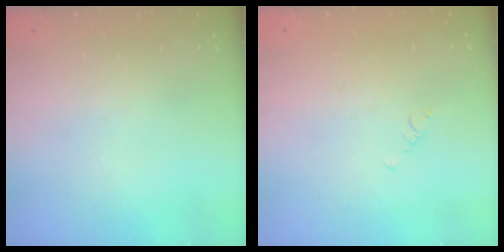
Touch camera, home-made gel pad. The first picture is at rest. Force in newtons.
{"total": 0.7, "press": 0.6, "slide": 0.2}